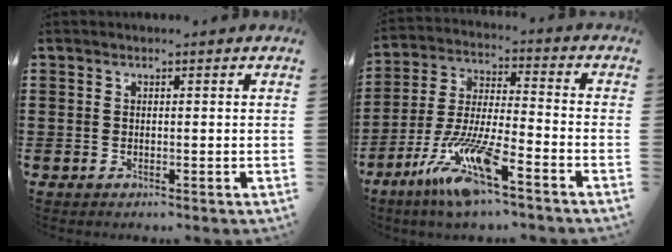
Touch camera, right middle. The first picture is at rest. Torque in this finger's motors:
{"motor_torque": [2.14, 0.00, 0.55, 0.21]}